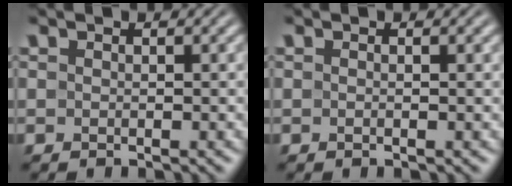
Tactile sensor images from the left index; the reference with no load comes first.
{"total": 0.6, "force": [0.0, 0.2, 0.6], "torque": [-0.011, 0.000, -0.005]}